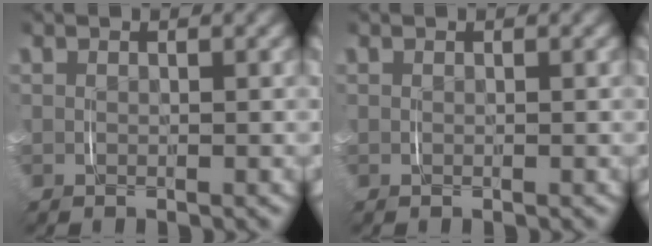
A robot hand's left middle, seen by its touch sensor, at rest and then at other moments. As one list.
[{"total": 0.0}]